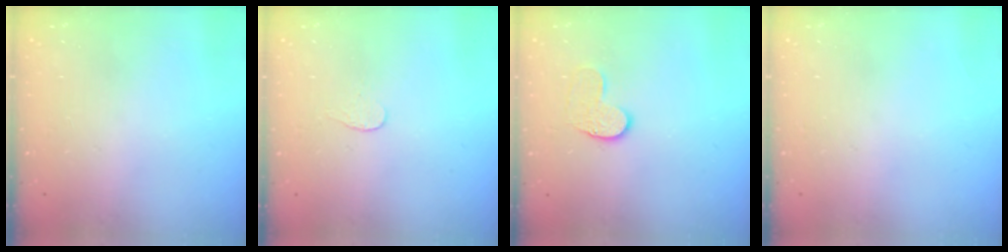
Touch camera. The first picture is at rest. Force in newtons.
{"total": 2.7, "press": 2.7, "slide": 0.3}
{"total": 6.9, "press": 6.8, "slide": 0.6}
{"total": 0.0}